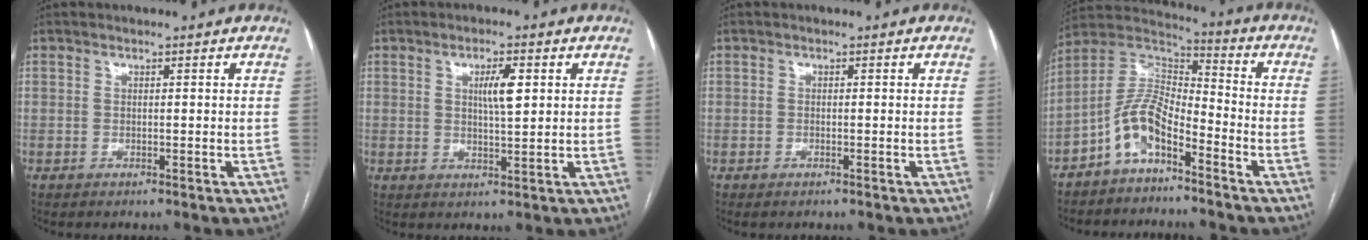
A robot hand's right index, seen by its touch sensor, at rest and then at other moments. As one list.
[{"total": 4.4, "force": [1.3, 0.8, 4.1], "torque": [-0.072, 0.002, 0.023]}, {"total": 0.6, "force": [-0.5, 0.1, 0.4], "torque": [-0.011, -0.001, -0.006]}, {"total": 8.9, "force": [-5.2, 3.3, 6.4], "torque": [-0.137, 0.028, -0.107]}]